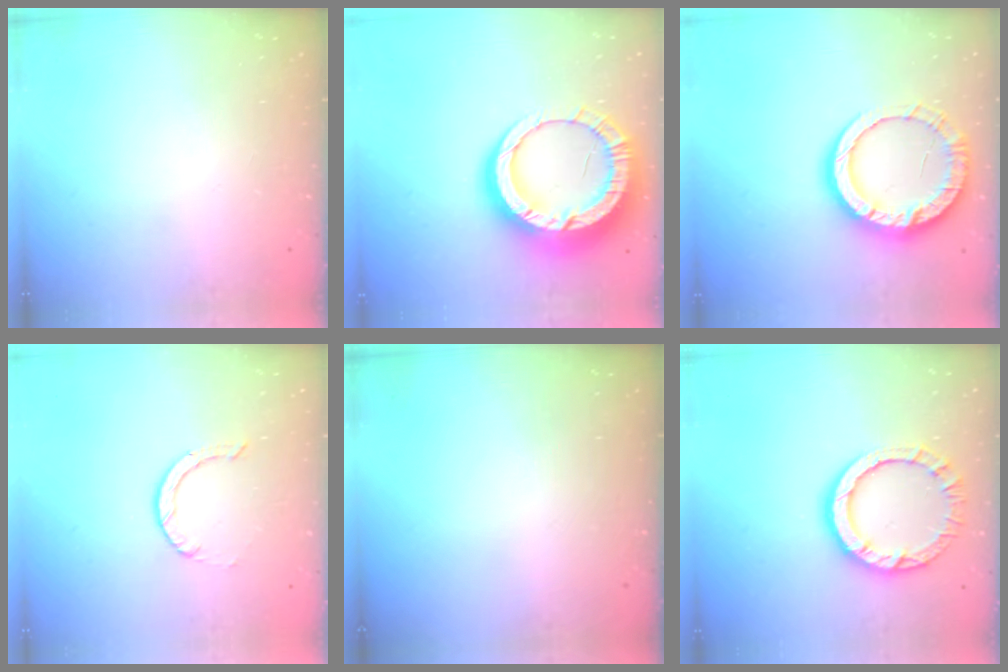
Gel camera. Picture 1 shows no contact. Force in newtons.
{"total": 20.6, "press": 20.5, "slide": 1.9}
{"total": 15.6, "press": 15.5, "slide": 1.4}
{"total": 0.8, "press": 0.8, "slide": 0.1}
{"total": 0.0}
{"total": 11.5, "press": 11.5, "slide": 0.8}